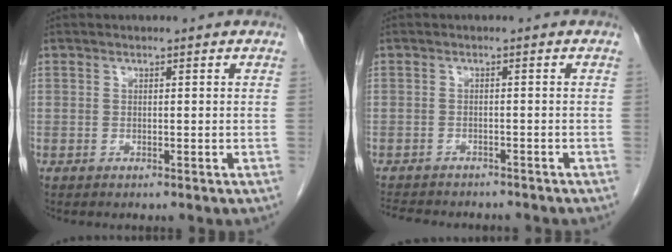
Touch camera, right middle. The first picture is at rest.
{"total": 9.5, "force": [-8.4, 2.7, 3.4], "torque": [-0.062, -0.004, -0.113]}